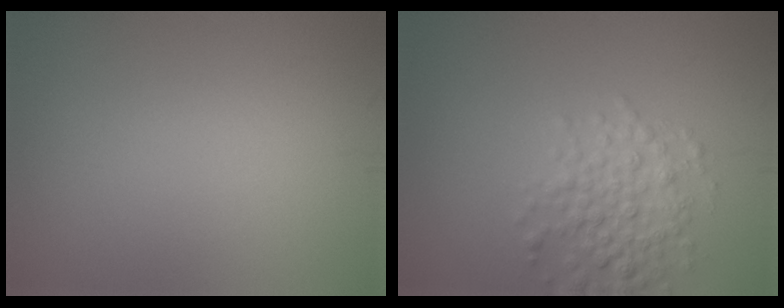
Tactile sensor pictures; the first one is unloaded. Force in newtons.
{"total": 3.7, "press": 3.7, "slide": 0.1}